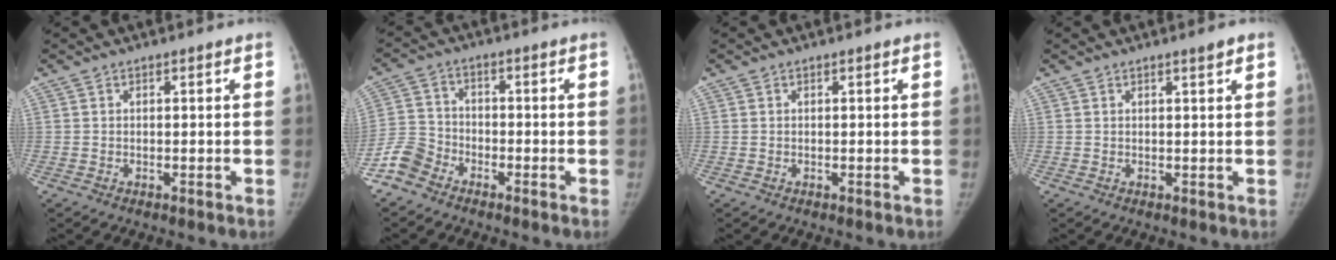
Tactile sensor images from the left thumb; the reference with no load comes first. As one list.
[{"total": 5.9, "force": [-4.3, 3.8, 1.2], "torque": [-0.014, 0.019, -0.100]}, {"total": 0.0}, {"total": 1.4, "force": [1.0, 0.1, 1.0], "torque": [-0.014, -0.005, 0.015]}]